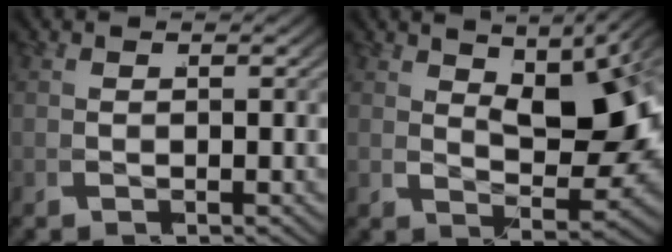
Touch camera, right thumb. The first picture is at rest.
{"total": 8.3, "force": [2.6, 4.0, 6.9], "torque": [-0.063, 0.002, 0.045]}